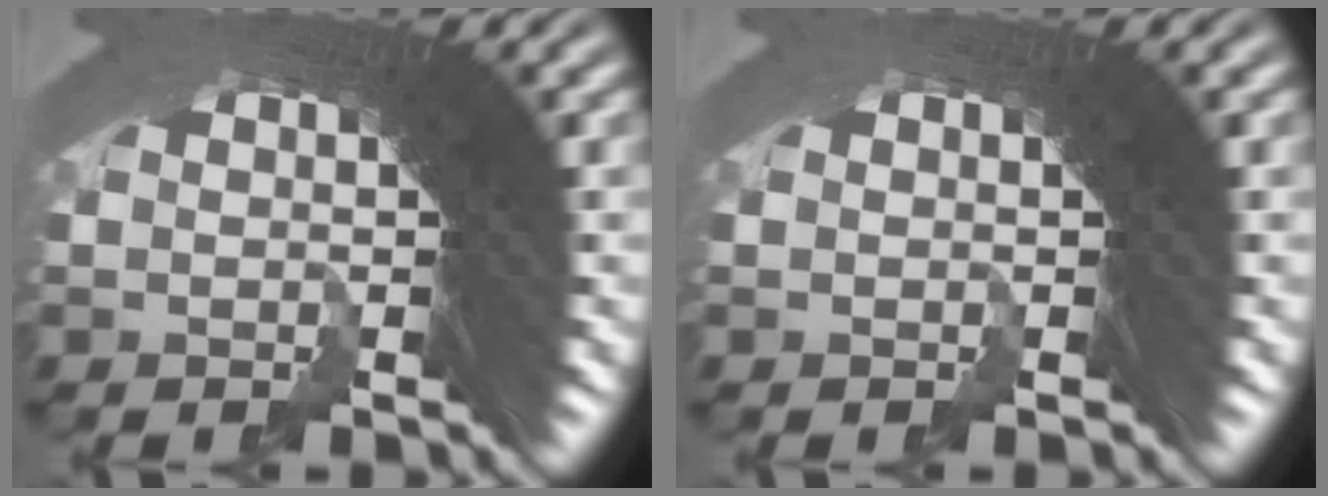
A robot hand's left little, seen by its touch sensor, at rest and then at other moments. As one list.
[{"total": 0.0}]